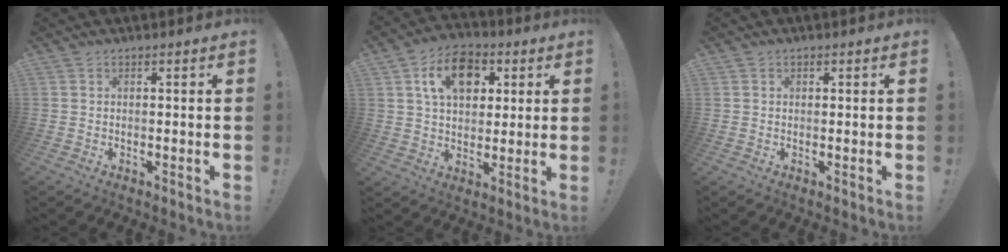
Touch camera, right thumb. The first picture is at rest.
{"total": 13.2, "force": [5.0, 9.2, 8.0], "torque": [-0.116, -0.004, 0.093]}
{"total": 0.5, "force": [0.1, 0.5, 0.1], "torque": [0.004, -0.002, 0.002]}